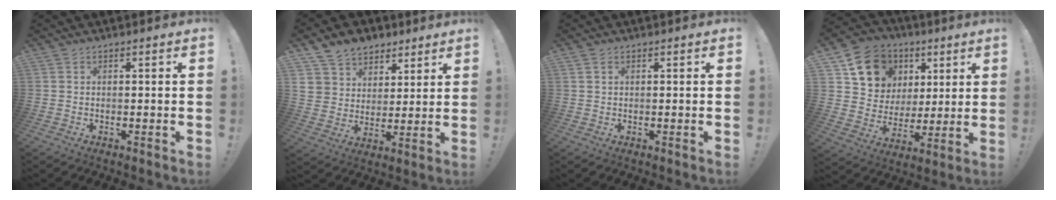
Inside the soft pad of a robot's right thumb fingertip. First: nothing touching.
{"total": 8.6, "force": [5.4, 6.6, 1.1], "torque": [-0.014, -0.045, 0.107]}
{"total": 1.0, "force": [0.7, 0.7, 0.4], "torque": [-0.002, -0.001, 0.011]}
{"total": 15.1, "force": [8.1, 12.0, 4.4], "torque": [-0.064, -0.041, 0.171]}